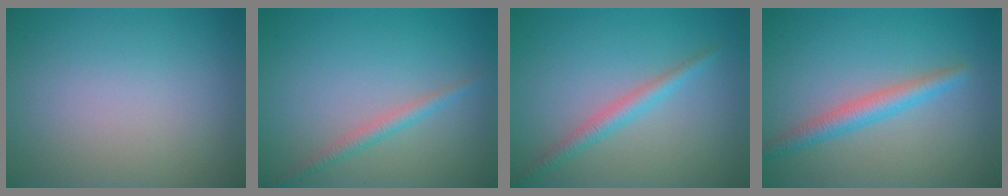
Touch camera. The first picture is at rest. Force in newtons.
{"total": 1.6, "press": 1.6, "slide": 0.1}
{"total": 2.0, "press": 2.0, "slide": 0.1}
{"total": 2.8, "press": 2.8, "slide": 0.0}